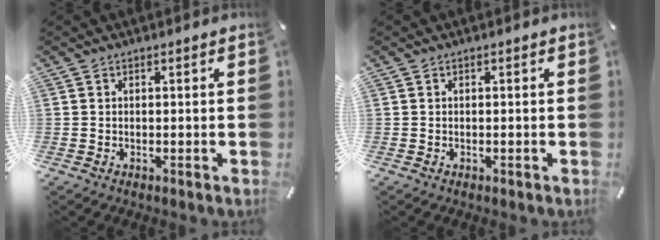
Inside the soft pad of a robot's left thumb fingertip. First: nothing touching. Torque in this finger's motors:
{"motor_torque": [-0.24, -0.42, 0.12, 0.08, 0.00]}